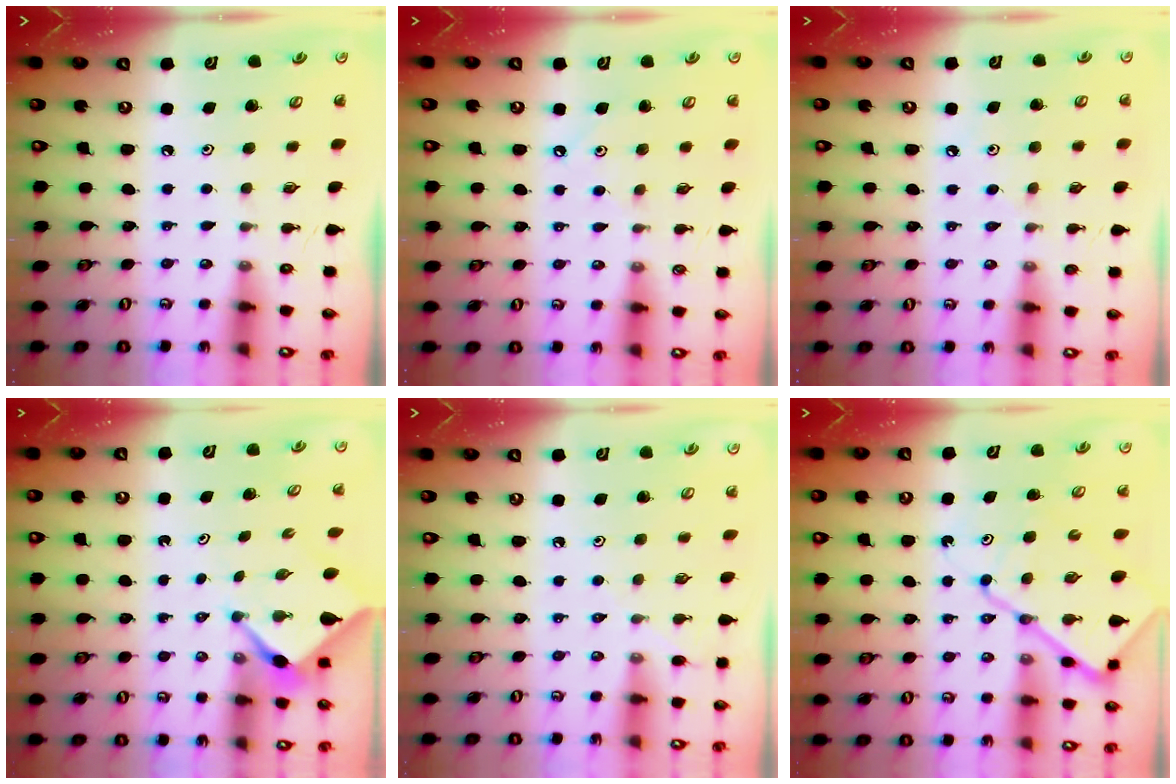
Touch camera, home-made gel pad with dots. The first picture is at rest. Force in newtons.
{"total": 3.0, "press": 3.0, "slide": 0.4}
{"total": 4.6, "press": 4.6, "slide": 0.7}
{"total": 2.1, "press": 2.1, "slide": 0.3}
{"total": 4.0, "press": 4.0, "slide": 0.7}
{"total": 12.5, "press": 12.4, "slide": 1.5}